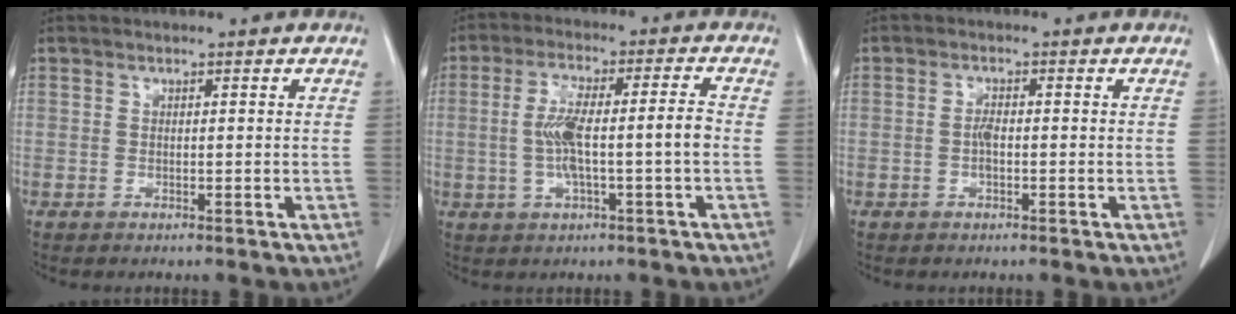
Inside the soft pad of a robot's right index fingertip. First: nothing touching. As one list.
[{"total": 8.7, "force": [-0.9, 0.9, 8.6], "torque": [-0.167, 0.017, -0.016]}, {"total": 1.8, "force": [-0.3, 0.6, 1.7], "torque": [-0.034, 0.002, -0.007]}]